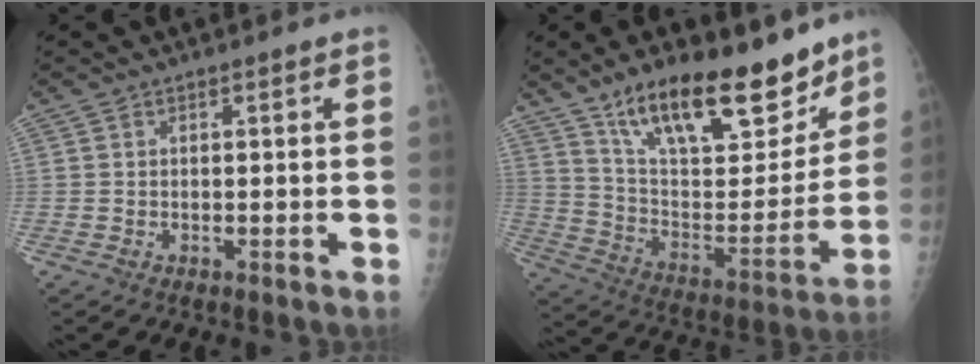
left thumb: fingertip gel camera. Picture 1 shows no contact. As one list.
[{"total": 25.2, "force": [17.3, 9.4, 15.7], "torque": [-0.202, -0.073, 0.287]}]